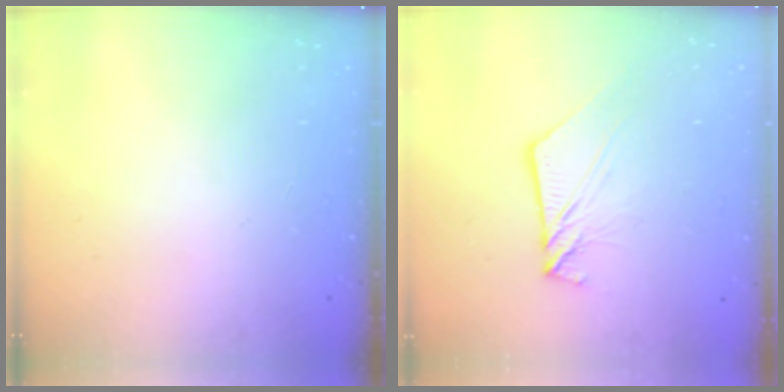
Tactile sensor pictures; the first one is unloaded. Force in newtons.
{"total": 9.0, "press": 8.9, "slide": 0.8}